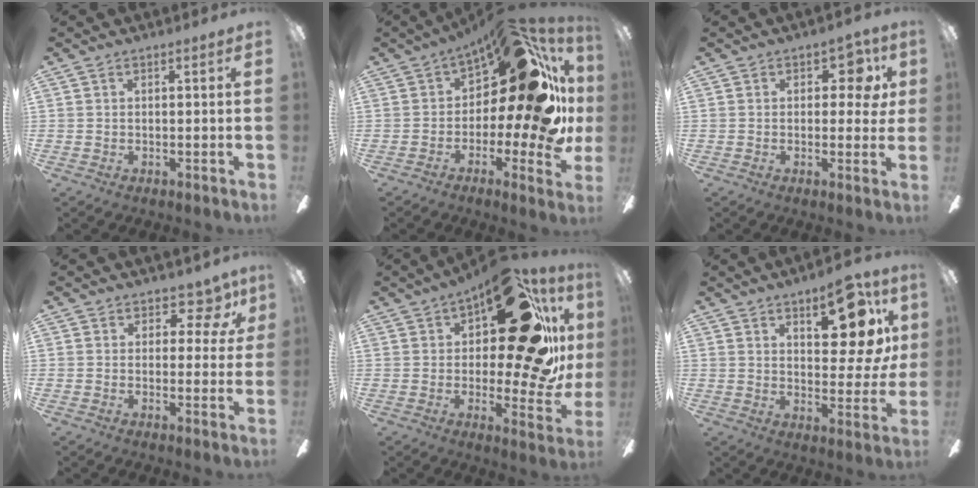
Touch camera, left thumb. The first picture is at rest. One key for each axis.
{"total": 21.1, "fx": 5.4, "fy": 9.0, "fz": 18.3, "tx": -0.250, "ty": -0.033, "tz": 0.085}
{"total": 6.8, "fx": 2.2, "fy": 4.1, "fz": 5.0, "tx": -0.053, "ty": 0.000, "tz": 0.032}
{"total": 7.4, "fx": 4.1, "fy": 4.4, "fz": 4.3, "tx": -0.040, "ty": -0.022, "tz": 0.068}
{"total": 24.3, "fx": 9.9, "fy": 9.0, "fz": 20.3, "tx": -0.269, "ty": -0.070, "tz": 0.161}
{"total": 14.1, "fx": 7.7, "fy": 5.8, "fz": 10.3, "tx": -0.123, "ty": -0.038, "tz": 0.125}